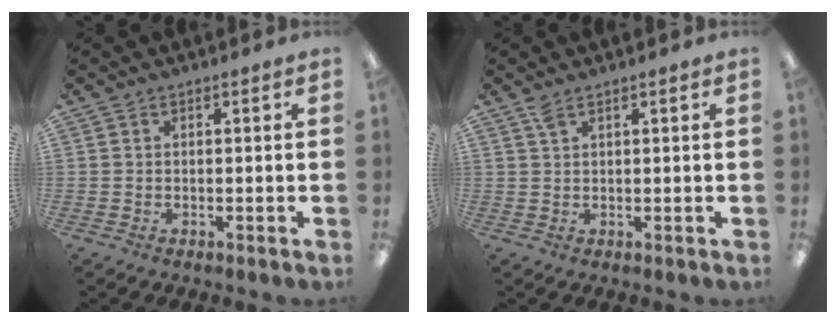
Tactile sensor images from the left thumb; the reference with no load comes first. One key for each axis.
{"total": 2.3, "fx": 1.5, "fy": 0.7, "fz": 1.7, "tx": -0.037, "ty": 0.003, "tz": 0.026}